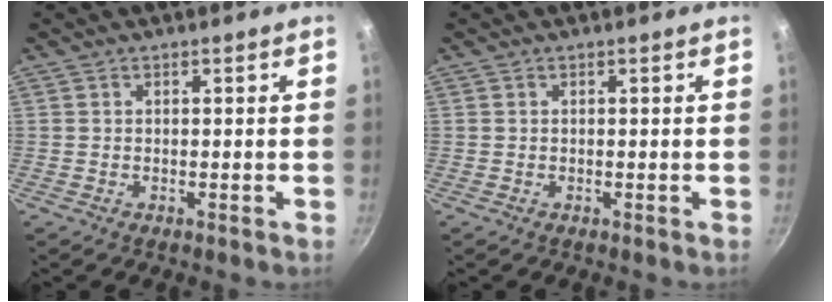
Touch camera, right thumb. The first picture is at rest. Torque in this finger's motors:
{"motor_torque": [0.00, 0.00, 0.00, 0.00, 0.00]}